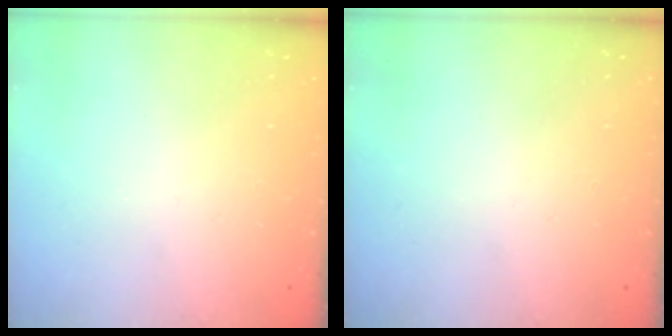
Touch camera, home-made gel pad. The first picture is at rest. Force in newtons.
{"total": 0.0}